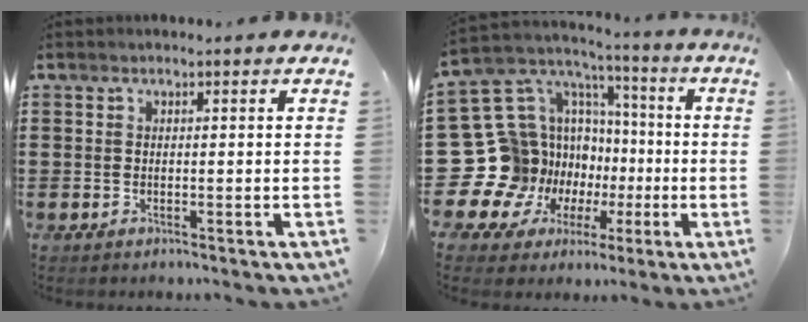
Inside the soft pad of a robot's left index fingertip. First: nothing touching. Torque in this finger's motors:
{"motor_torque": [1.19, 0.95, 0.37, -0.01]}